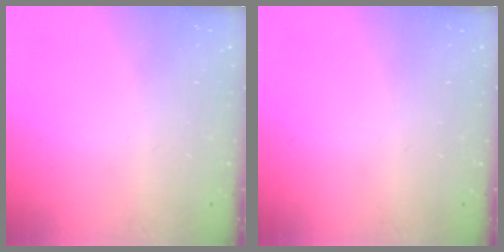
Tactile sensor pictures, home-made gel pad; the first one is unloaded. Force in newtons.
{"total": 0.0}